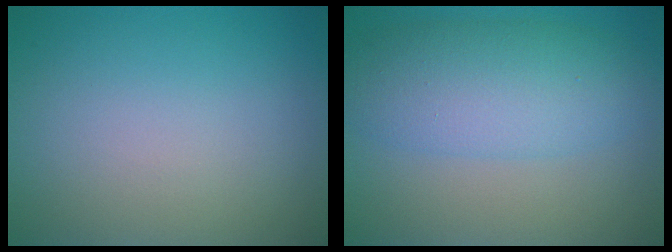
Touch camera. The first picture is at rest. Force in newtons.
{"total": 6.2, "press": 6.2, "slide": 0.0}